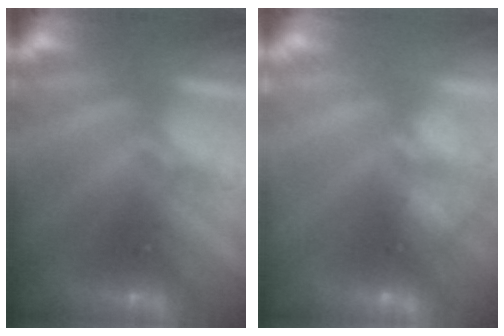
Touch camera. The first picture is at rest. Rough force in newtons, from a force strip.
{"total": 5.8}